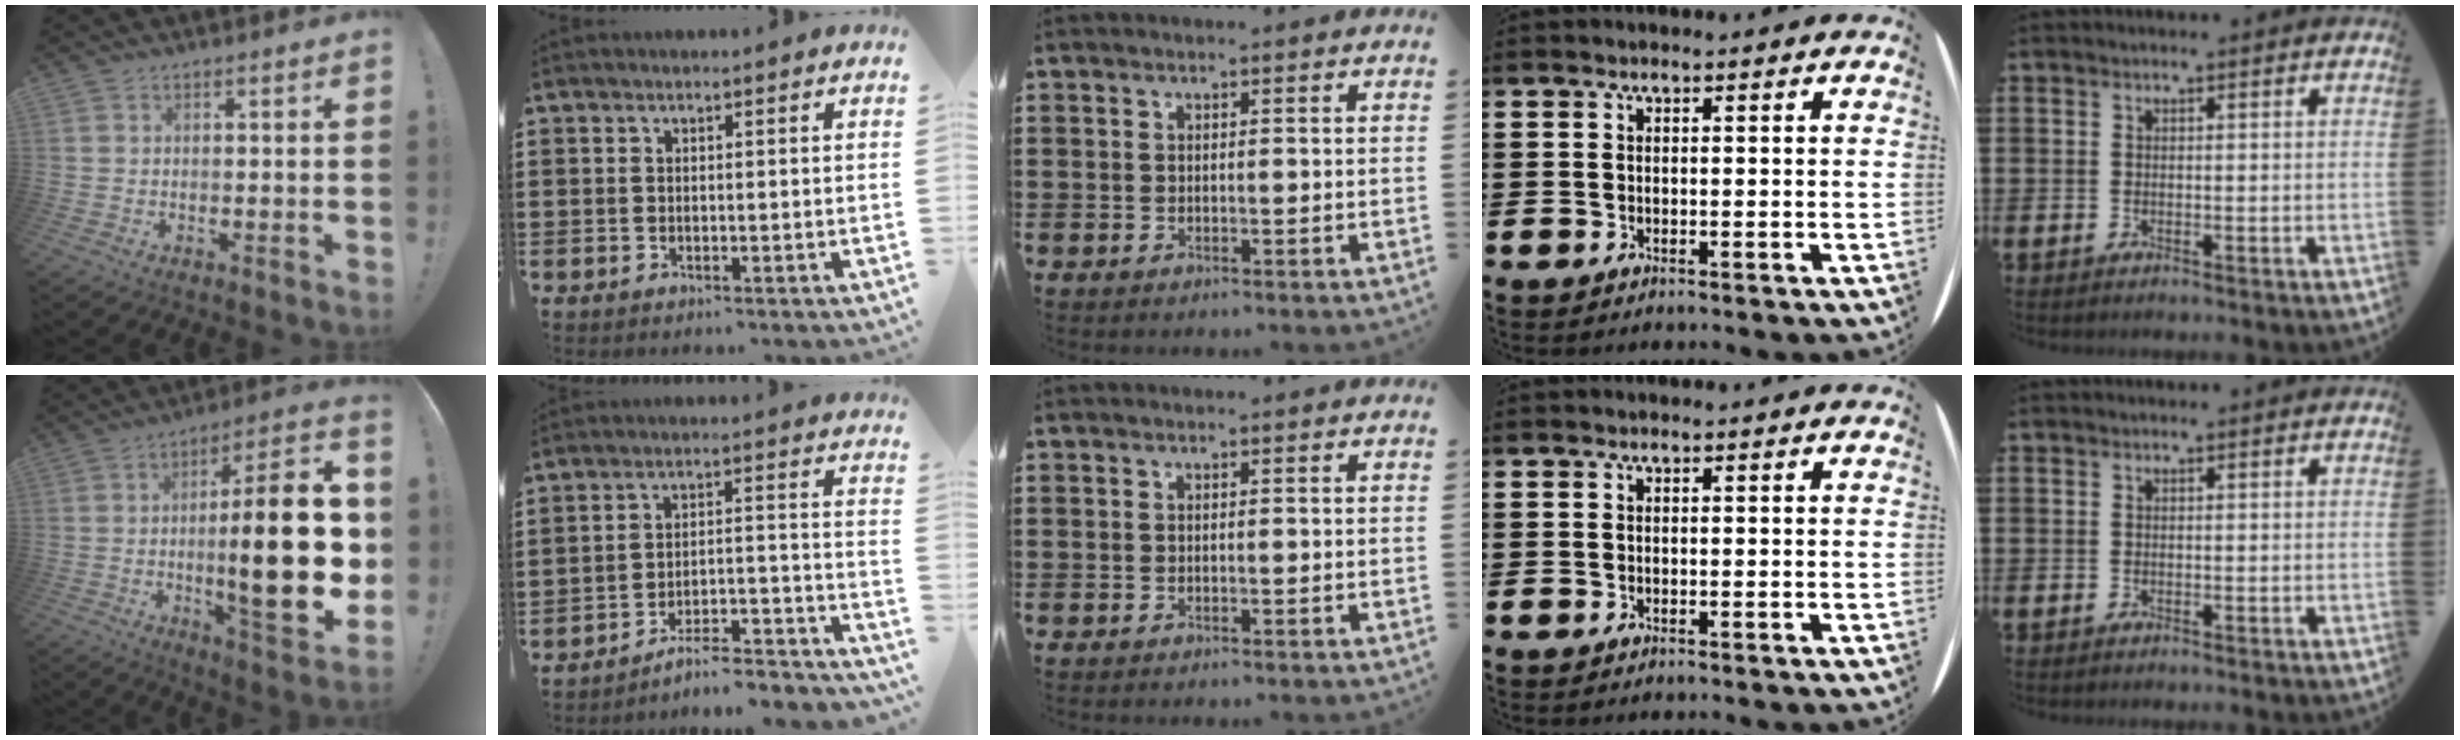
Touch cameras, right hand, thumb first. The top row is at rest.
{"thumb": {"total": 24.8, "force": [-1.5, 6.1, 24.0], "torque": [-0.380, -0.004, -0.021]}, "index": {"total": 6.1, "force": [-5.6, 0.9, 2.4], "torque": [-0.036, -0.002, -0.109]}}